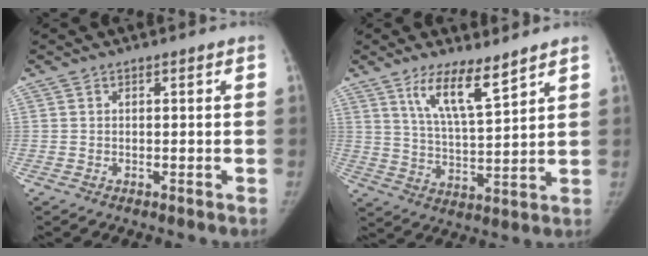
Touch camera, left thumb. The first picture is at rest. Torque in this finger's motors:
{"motor_torque": [0.47, -0.10, 1.45, -0.75, 0.00]}